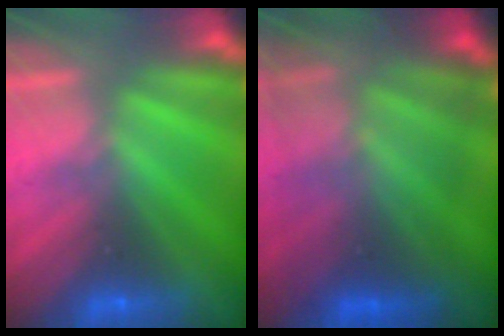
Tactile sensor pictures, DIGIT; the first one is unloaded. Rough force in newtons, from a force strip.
{"total": 7.1}